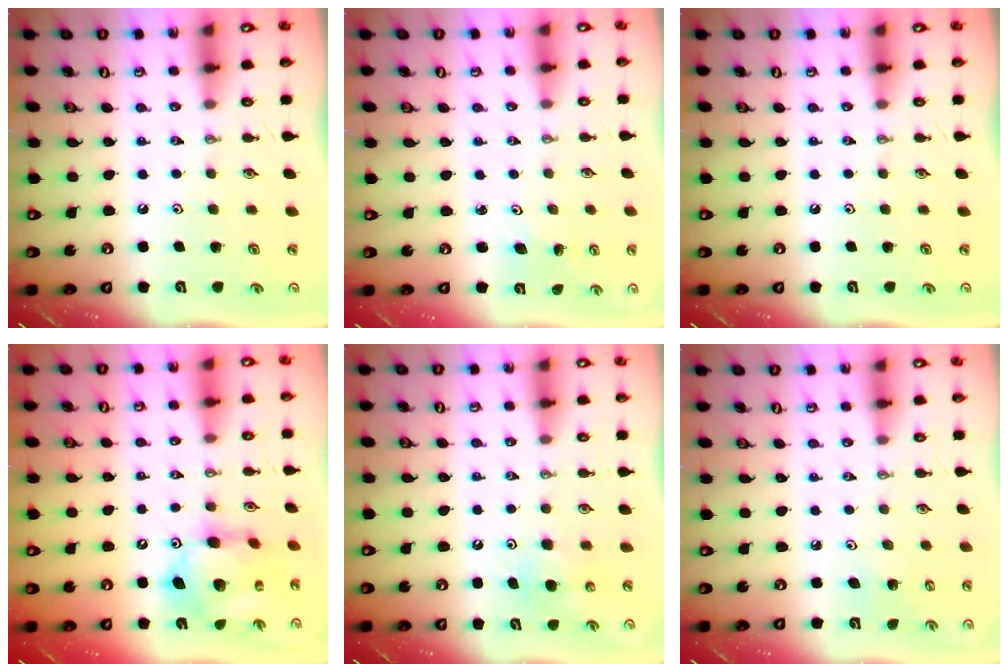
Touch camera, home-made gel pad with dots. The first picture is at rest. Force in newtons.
{"total": 3.3, "press": 3.3, "slide": 0.3}
{"total": 0.0}
{"total": 14.4, "press": 14.3, "slide": 1.4}
{"total": 4.9, "press": 4.9, "slide": 0.7}
{"total": 3.7, "press": 3.7, "slide": 0.4}